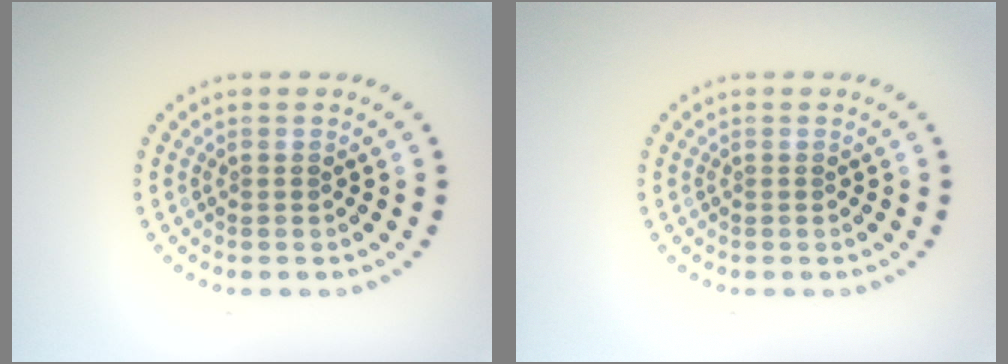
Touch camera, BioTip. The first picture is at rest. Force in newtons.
{"total": 0.0}